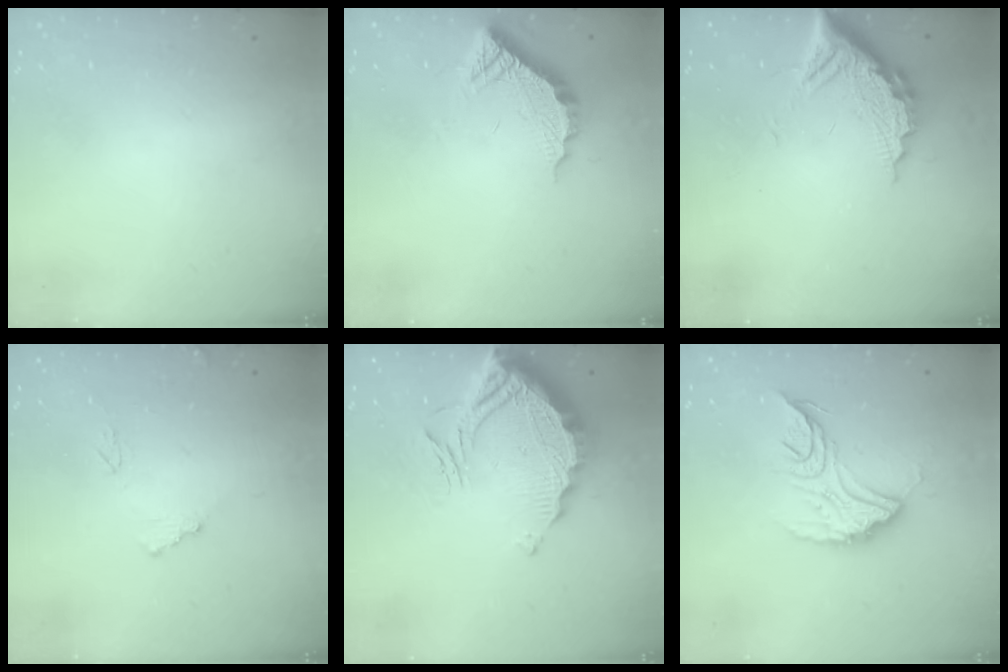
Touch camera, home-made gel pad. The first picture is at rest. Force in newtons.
{"total": 10.7, "press": 10.7, "slide": 0.3}
{"total": 12.4, "press": 12.4, "slide": 1.0}
{"total": 8.0, "press": 8.0, "slide": 0.4}
{"total": 15.9, "press": 15.8, "slide": 1.2}
{"total": 14.3, "press": 14.2, "slide": 1.1}